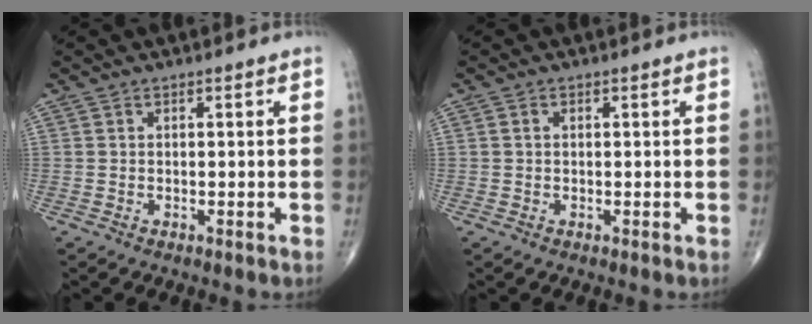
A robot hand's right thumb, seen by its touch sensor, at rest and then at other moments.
{"total": 0.7, "force": [0.1, 0.5, 0.5], "torque": [-0.011, 0.003, 0.002]}